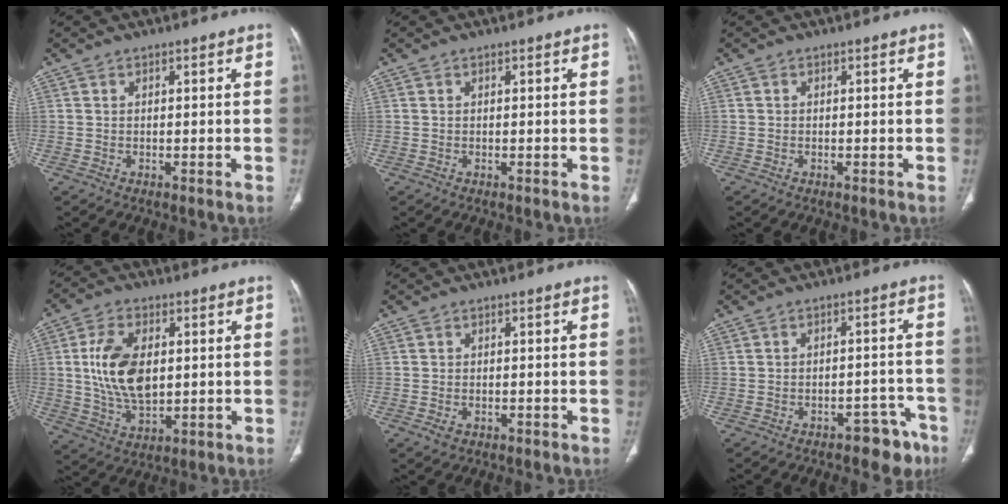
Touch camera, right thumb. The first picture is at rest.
{"total": 0.0}
{"total": 0.0}
{"total": 13.1, "force": [1.6, 7.6, 10.5], "torque": [-0.191, -0.007, 0.037]}
{"total": 1.8, "force": [-0.8, 1.2, 1.1], "torque": [-0.022, 0.004, -0.008]}
{"total": 7.1, "force": [-5.2, 3.8, 3.0], "torque": [-0.013, 0.050, -0.066]}